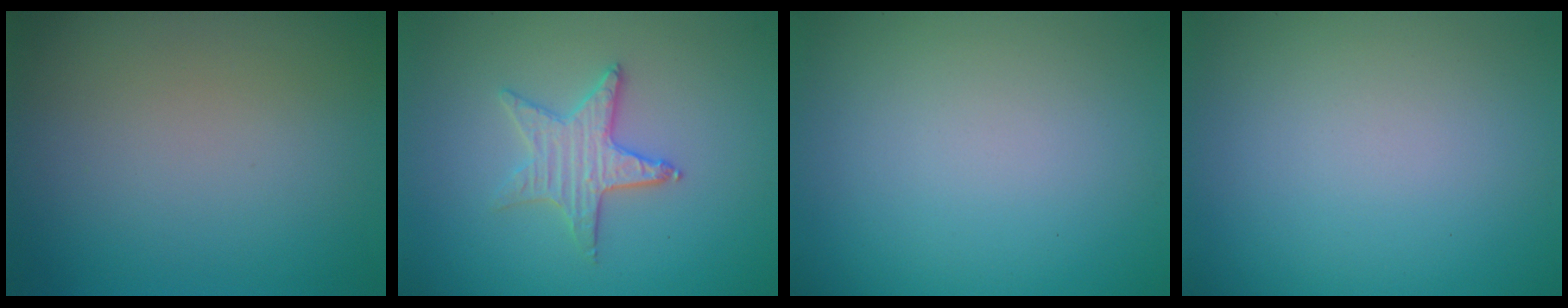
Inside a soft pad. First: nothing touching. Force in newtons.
{"total": 2.9, "press": 2.8, "slide": 0.8}
{"total": 0.0}
{"total": 0.0}